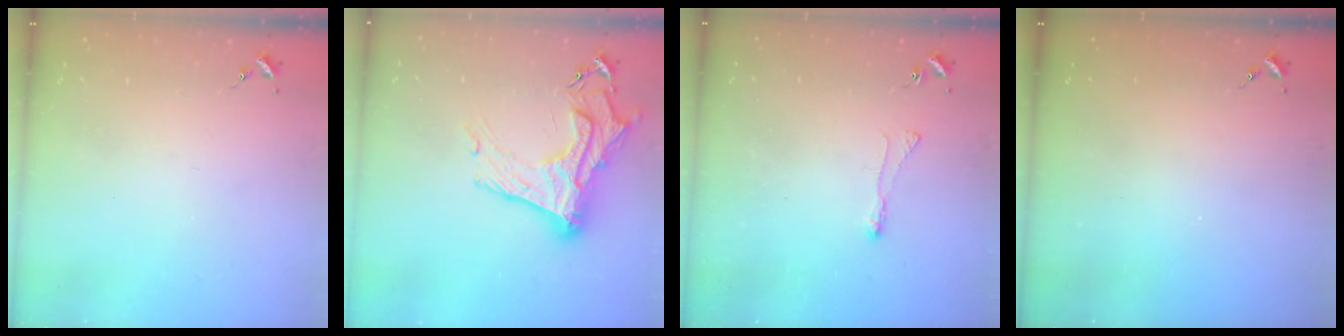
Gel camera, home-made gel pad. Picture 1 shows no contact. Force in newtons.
{"total": 17.3, "press": 17.3, "slide": 1.4}
{"total": 3.0, "press": 2.9, "slide": 0.6}
{"total": 0.0}